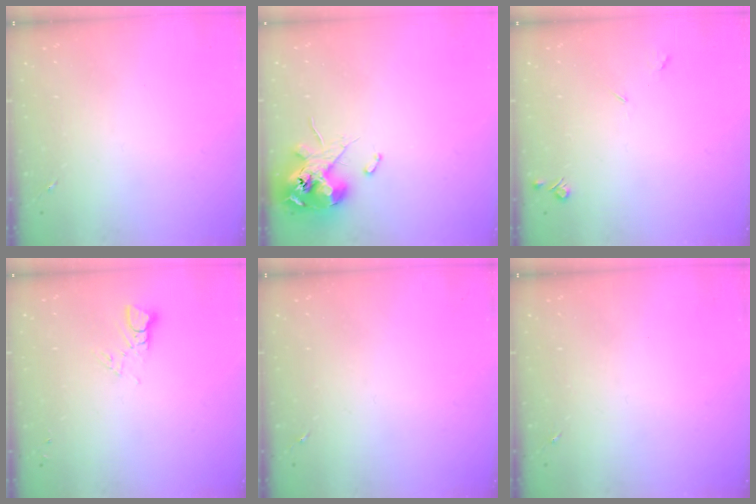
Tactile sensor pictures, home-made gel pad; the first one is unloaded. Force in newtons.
{"total": 12.1, "press": 11.9, "slide": 2.2}
{"total": 4.0, "press": 3.9, "slide": 0.7}
{"total": 2.9, "press": 2.9, "slide": 0.2}
{"total": 0.0}
{"total": 0.0}